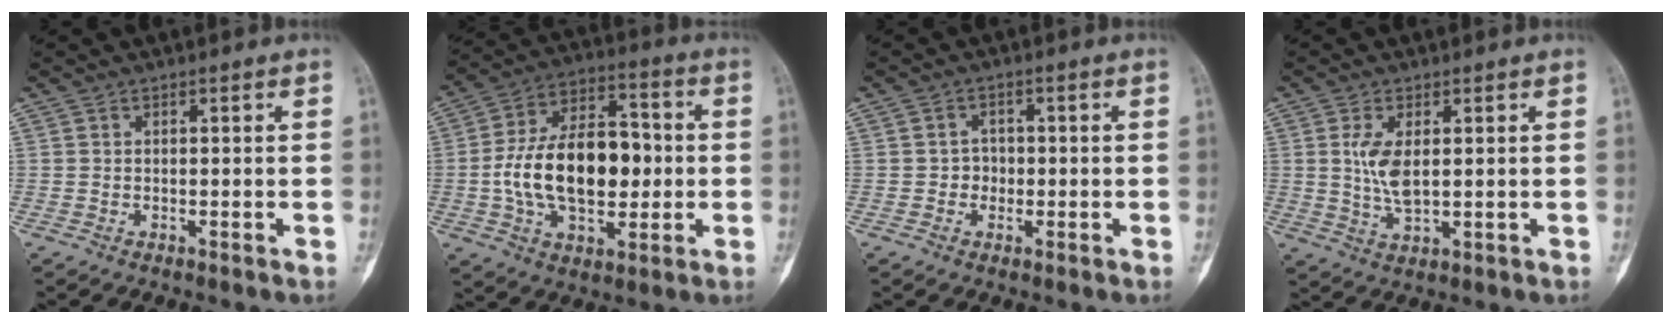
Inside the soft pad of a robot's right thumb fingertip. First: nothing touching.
{"total": 19.9, "force": [-1.0, 11.8, 16.0], "torque": [-0.258, 0.031, -0.016]}
{"total": 2.5, "force": [-0.5, 2.3, 0.8], "torque": [0.009, 0.010, -0.014]}
{"total": 5.9, "force": [1.0, 2.5, 5.3], "torque": [-0.108, -0.011, 0.024]}